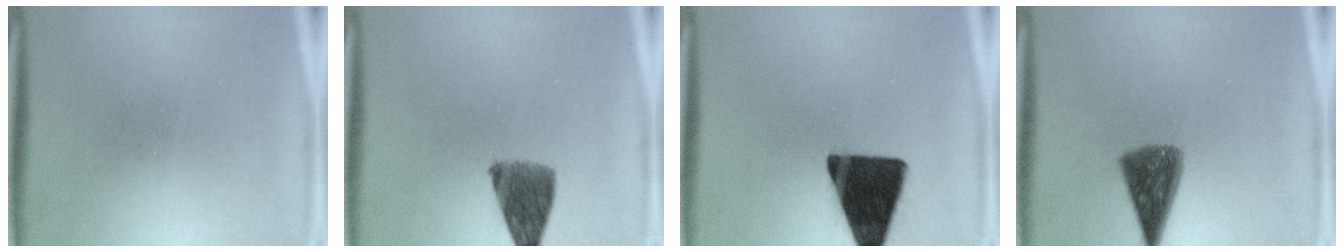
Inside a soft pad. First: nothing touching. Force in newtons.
{"total": 7.4}
{"total": 16.8}
{"total": 8.3}